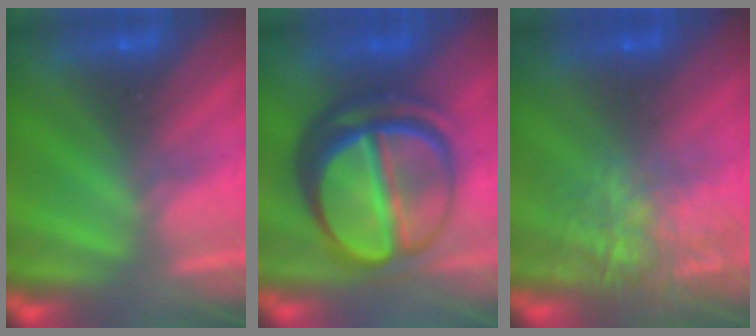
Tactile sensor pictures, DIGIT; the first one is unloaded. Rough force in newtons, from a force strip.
{"total": 7.2}
{"total": 7.3}